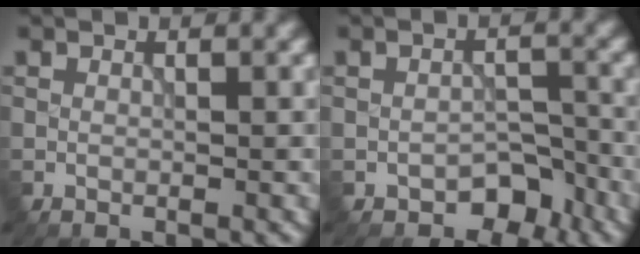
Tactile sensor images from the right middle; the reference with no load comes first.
{"total": 3.3, "force": [-2.3, 2.0, 1.3], "torque": [-0.006, 0.000, -0.031]}